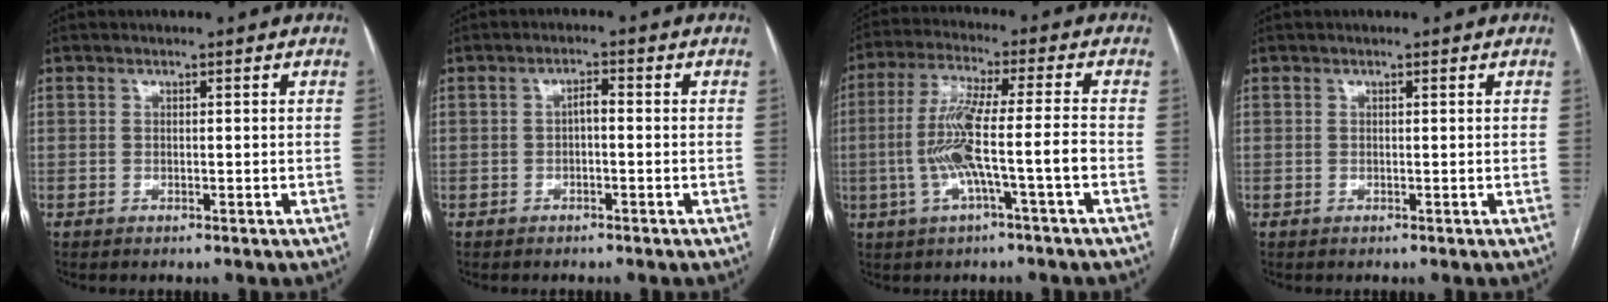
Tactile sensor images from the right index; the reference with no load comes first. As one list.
[{"total": 1.8, "force": [-0.3, 0.6, 1.7], "torque": [-0.028, 0.006, -0.005]}, {"total": 10.2, "force": [-2.4, -0.1, 9.9], "torque": [-0.200, 0.012, -0.046]}, {"total": 0.0}]